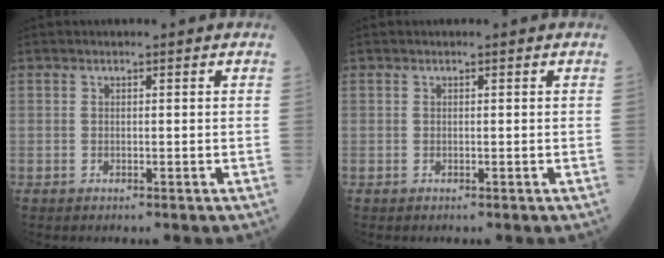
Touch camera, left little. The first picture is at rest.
{"total": 0.0}